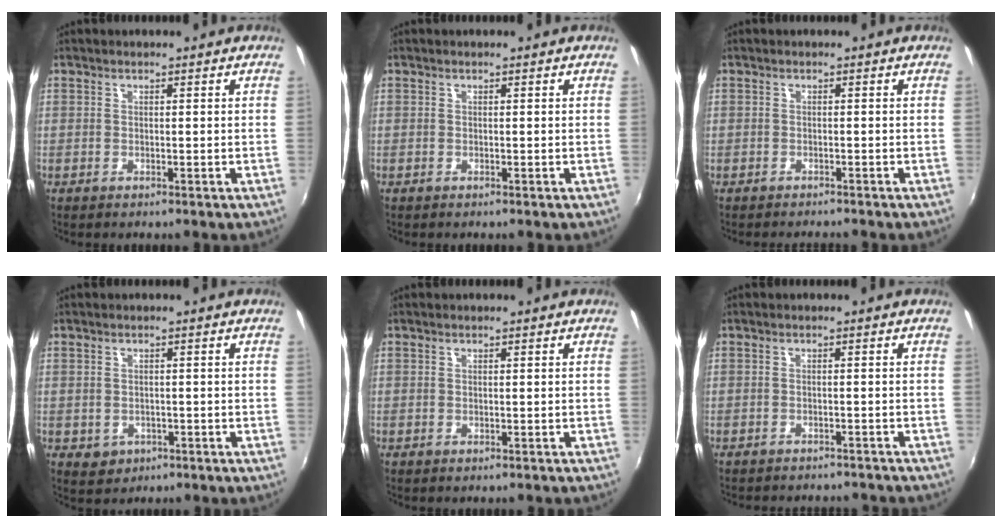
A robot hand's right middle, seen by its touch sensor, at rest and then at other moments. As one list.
[{"total": 0.0}, {"total": 1.9, "force": [-1.6, 1.0, 0.0], "torque": [-0.005, 0.005, -0.027]}, {"total": 3.4, "force": [-1.1, 3.0, 1.3], "torque": [-0.030, -0.002, -0.008]}, {"total": 0.0}, {"total": 8.0, "force": [-7.2, 2.2, 2.5], "torque": [-0.059, -0.010, -0.092]}]